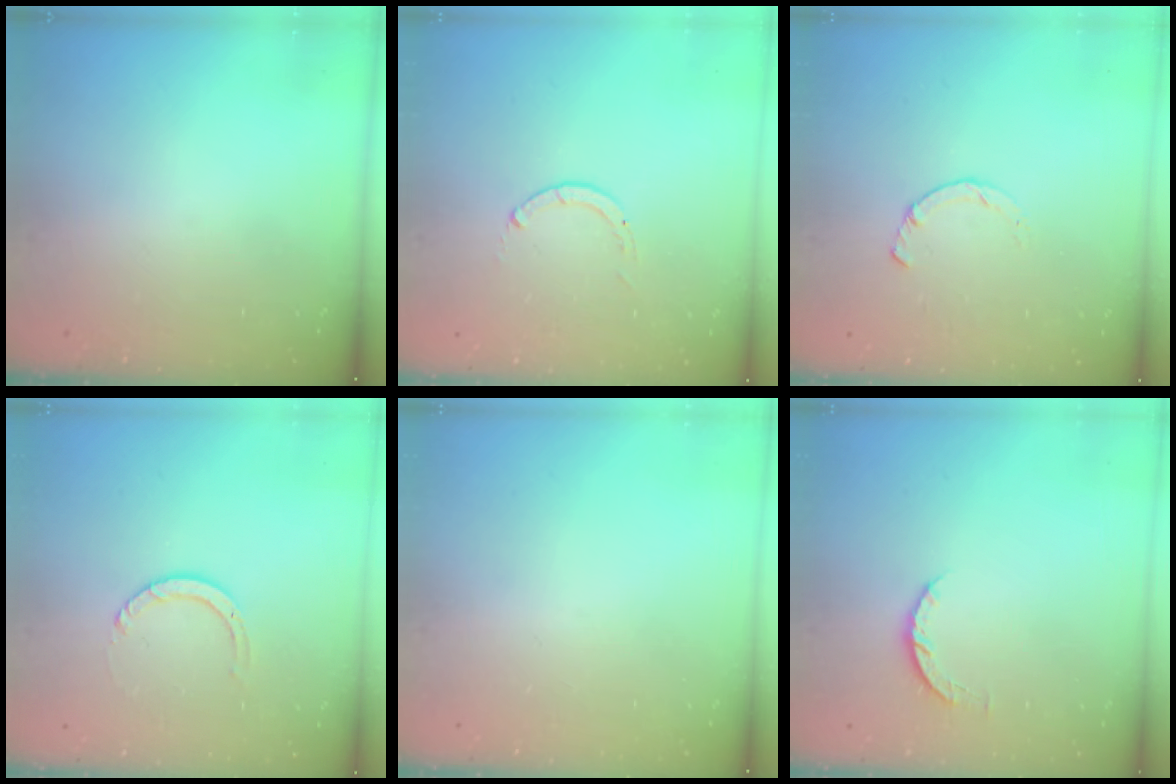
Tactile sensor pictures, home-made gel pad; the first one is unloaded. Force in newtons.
{"total": 0.0}
{"total": 2.3, "press": 2.3, "slide": 0.1}
{"total": 3.6, "press": 3.6, "slide": 0.3}
{"total": 0.0}
{"total": 5.0, "press": 4.9, "slide": 0.7}